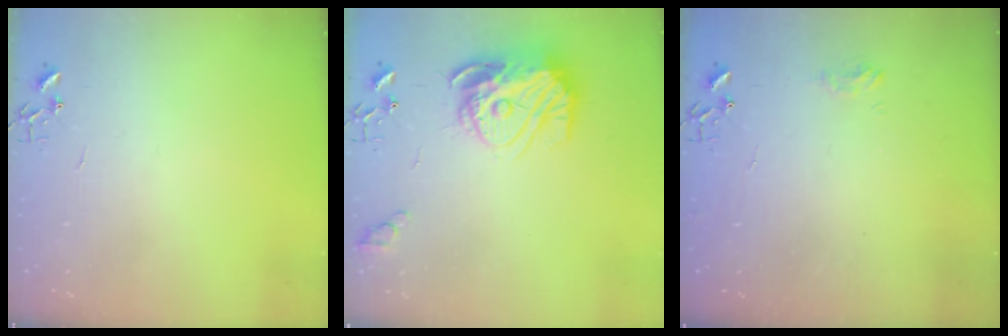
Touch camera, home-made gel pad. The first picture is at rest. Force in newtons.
{"total": 16.7, "press": 16.7, "slide": 1.6}
{"total": 7.5, "press": 7.4, "slide": 0.8}